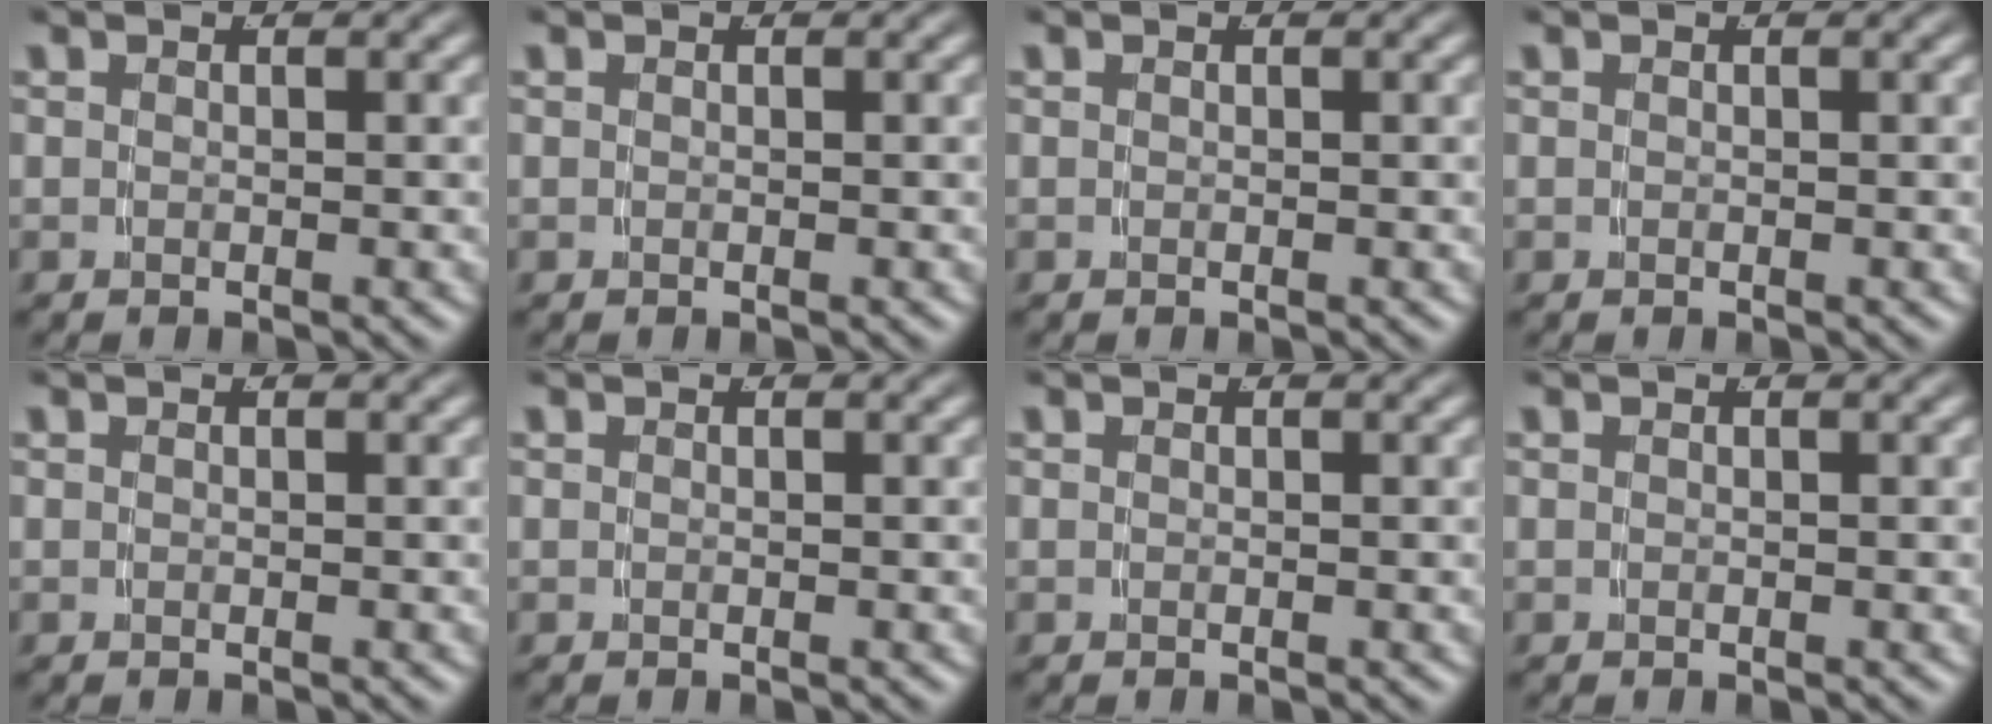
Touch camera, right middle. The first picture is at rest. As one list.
[{"total": 0.0}, {"total": 0.0}, {"total": 0.0}, {"total": 0.0}, {"total": 0.0}, {"total": 0.0}, {"total": 0.0}]